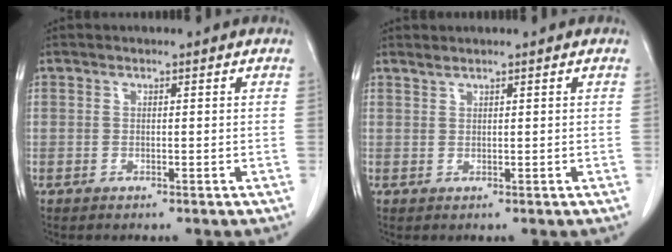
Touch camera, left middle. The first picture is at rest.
{"total": 0.7, "force": [0.7, -0.1, 0.1], "torque": [-0.005, 0.002, 0.018]}